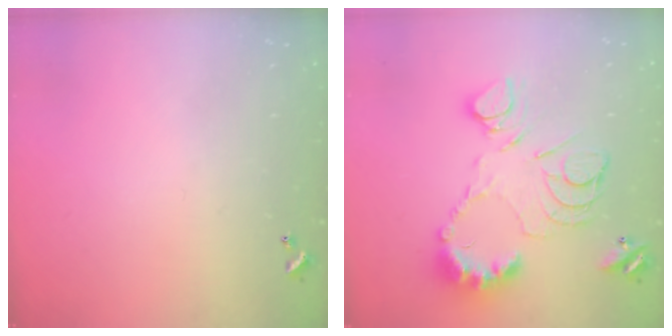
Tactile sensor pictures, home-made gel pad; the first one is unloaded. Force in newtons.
{"total": 15.0, "press": 15.0, "slide": 1.3}